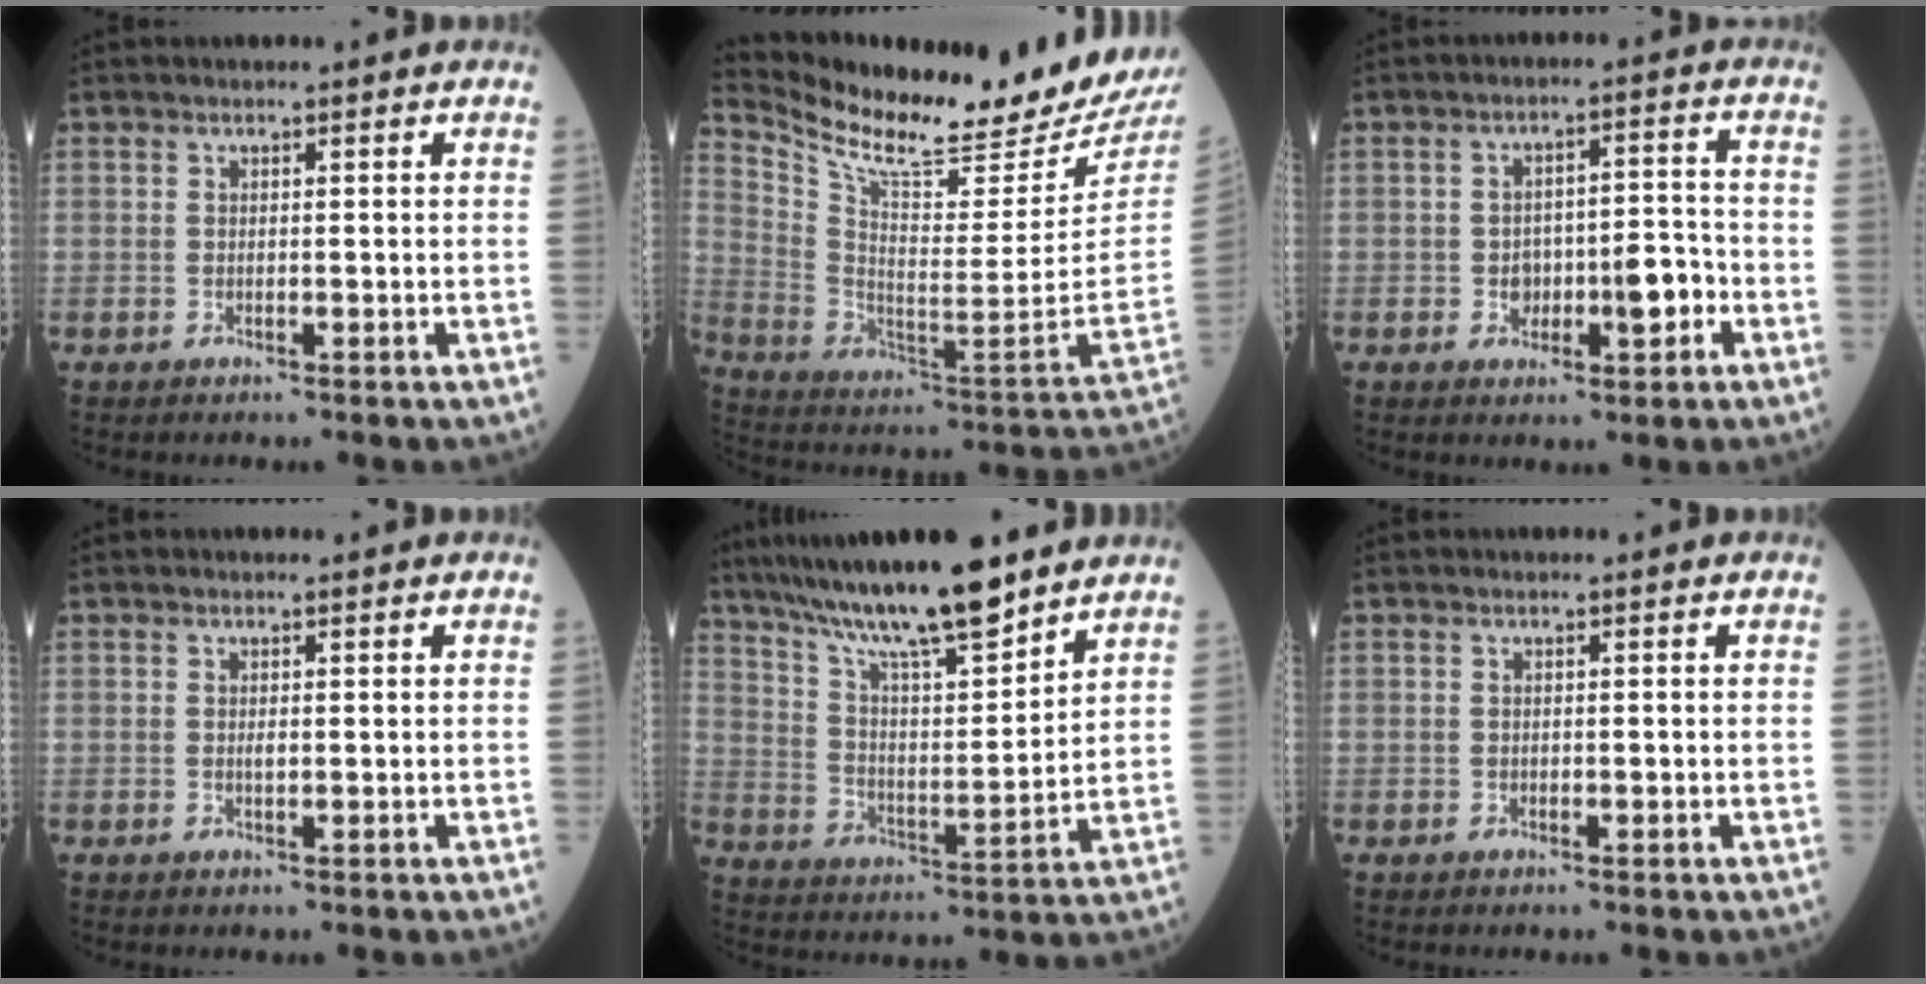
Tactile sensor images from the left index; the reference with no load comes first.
{"total": 22.8, "force": [20.9, 0.1, 9.1], "torque": [-0.184, -0.097, 0.323]}
{"total": 6.4, "force": [-2.0, 2.9, 5.3], "torque": [-0.080, 0.022, -0.024]}
{"total": 1.4, "force": [-0.1, 0.9, 1.1], "torque": [-0.020, 0.001, 0.000]}
{"total": 17.8, "force": [14.3, 1.8, 10.5], "torque": [-0.182, 0.013, 0.255]}
{"total": 0.0}